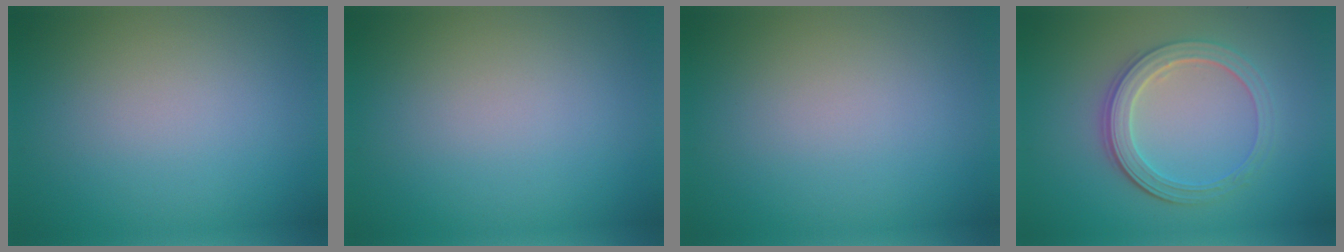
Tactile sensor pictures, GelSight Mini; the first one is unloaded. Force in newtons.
{"total": 0.0}
{"total": 0.0}
{"total": 4.0, "press": 3.4, "slide": 2.1}